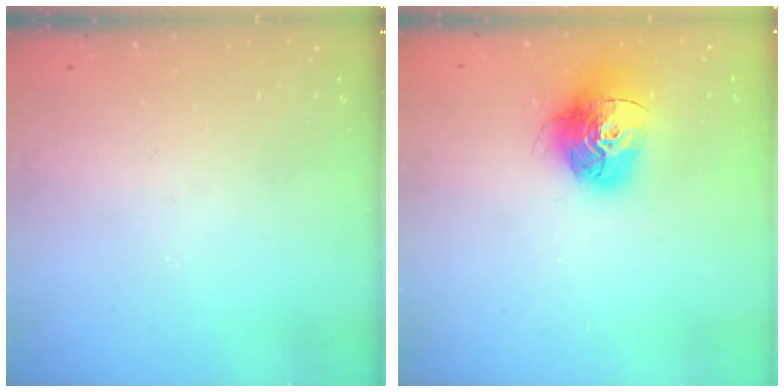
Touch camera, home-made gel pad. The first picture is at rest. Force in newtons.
{"total": 16.0, "press": 16.0, "slide": 1.5}